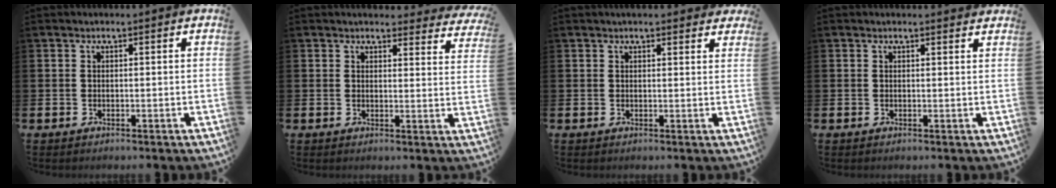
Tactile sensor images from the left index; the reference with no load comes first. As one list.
[{"total": 3.0, "force": [2.9, 0.7, 0.0], "torque": [0.002, -0.017, 0.050]}, {"total": 1.7, "force": [1.7, 0.3, 0.1], "torque": [-0.004, -0.001, 0.031]}, {"total": 0.7, "force": [0.6, 0.0, 0.1], "torque": [0.005, -0.003, 0.011]}]